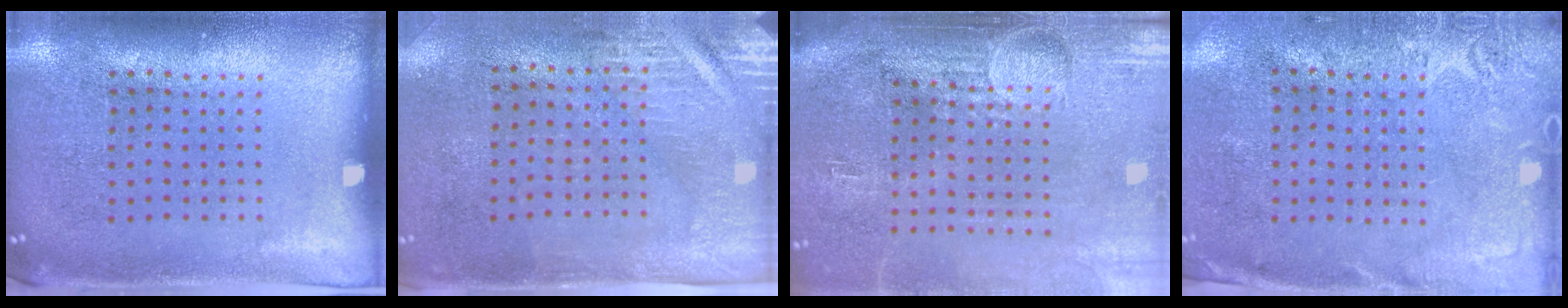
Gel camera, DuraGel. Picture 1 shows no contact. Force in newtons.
{"total": 2.9, "press": 2.5, "slide": 1.5}
{"total": 4.5, "press": 3.8, "slide": 2.5}
{"total": 2.6, "press": 2.1, "slide": 1.6}